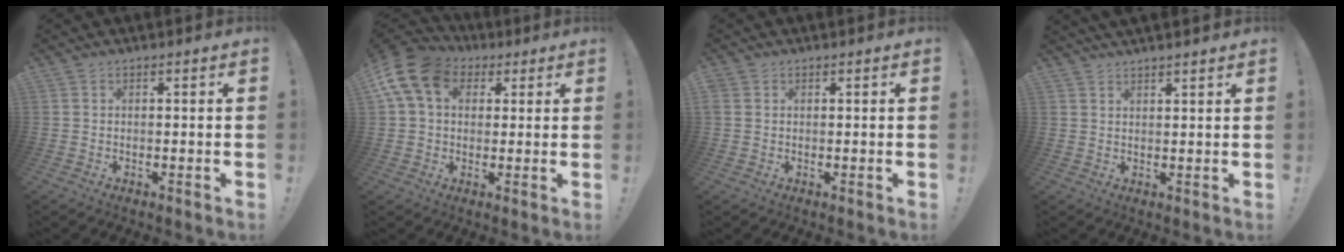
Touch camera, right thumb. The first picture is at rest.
{"total": 14.0, "force": [4.9, 10.1, 8.4], "torque": [-0.158, -0.006, 0.096]}
{"total": 1.6, "force": [0.7, 1.3, 0.7], "torque": [-0.017, 0.004, 0.015]}
{"total": 2.2, "force": [2.2, -0.1, 0.5], "torque": [-0.003, -0.014, 0.039]}